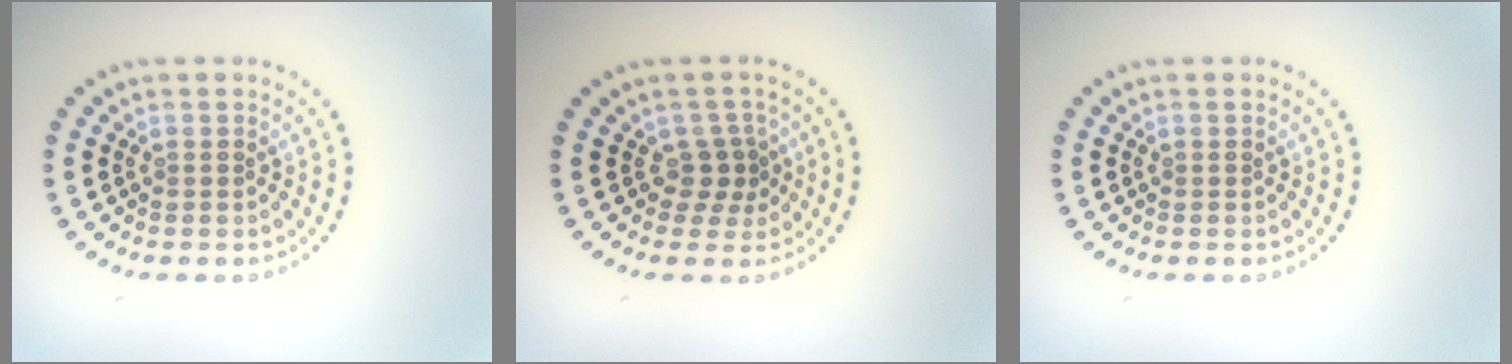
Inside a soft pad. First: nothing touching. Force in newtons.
{"total": 2.0, "press": 1.5, "slide": 1.3}
{"total": 0.0}